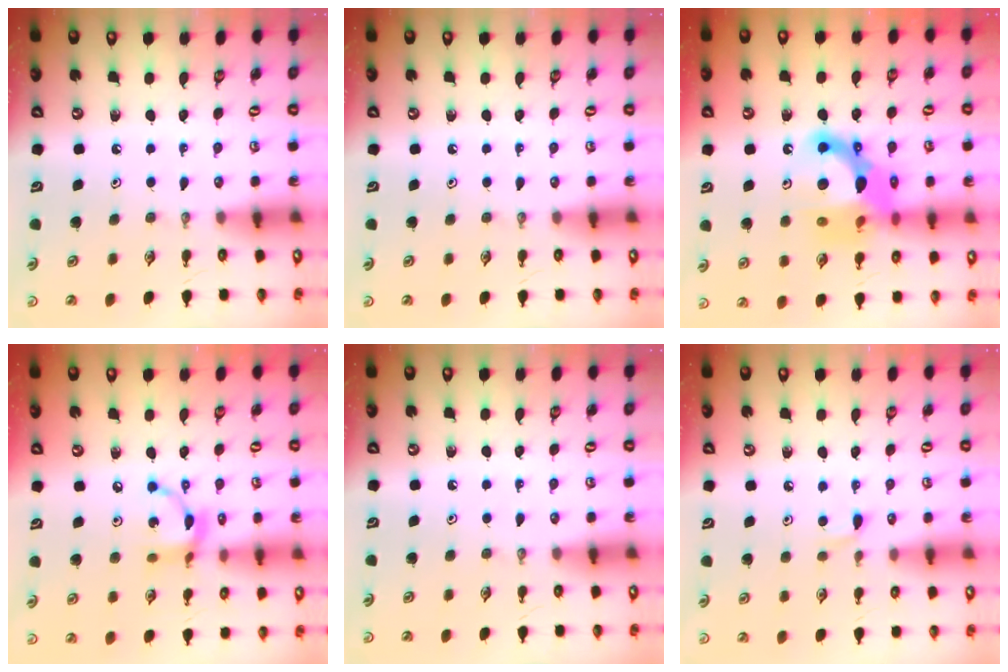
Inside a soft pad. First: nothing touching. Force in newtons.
{"total": 0.0}
{"total": 15.8, "press": 15.8, "slide": 1.3}
{"total": 9.9, "press": 9.9, "slide": 0.6}
{"total": 0.0}
{"total": 3.9, "press": 3.9, "slide": 0.6}